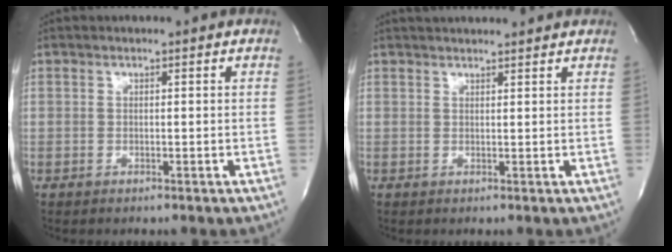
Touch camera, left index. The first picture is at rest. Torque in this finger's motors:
{"motor_torque": [0.02, -0.15, 0.00, 0.01]}